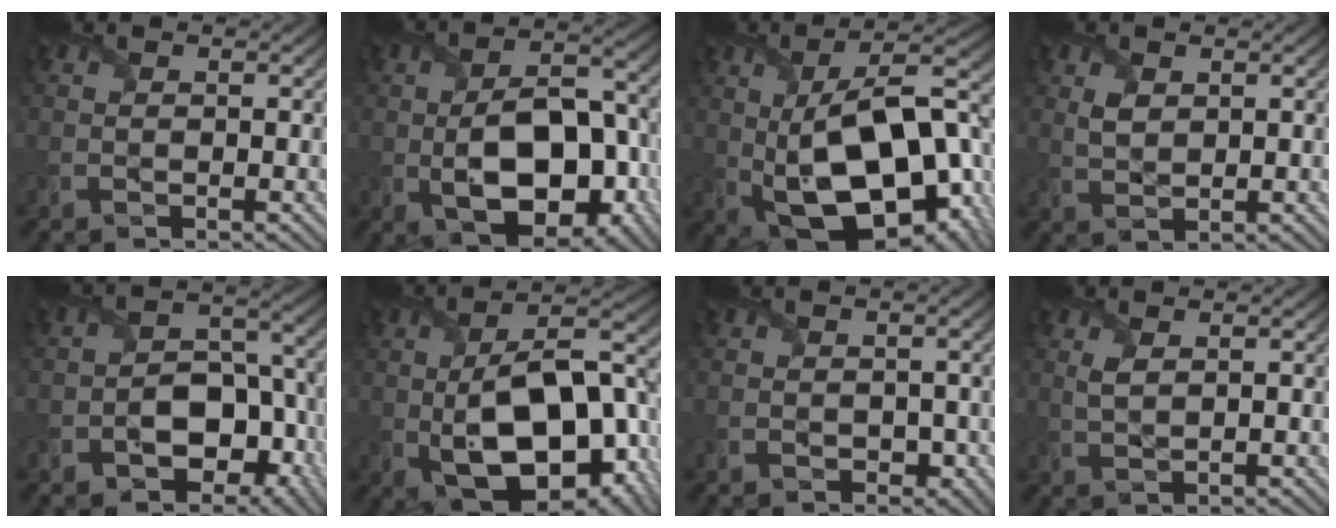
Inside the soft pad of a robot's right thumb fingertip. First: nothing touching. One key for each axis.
{"total": 12.7, "fx": -2.8, "fy": 7.4, "fz": 9.9, "tx": -0.163, "ty": -0.018, "tz": -0.039}
{"total": 19.8, "fx": -1.2, "fy": 10.1, "fz": 17.0, "tx": -0.288, "ty": -0.008, "tz": -0.010}
{"total": 2.4, "fx": 0.9, "fy": 1.6, "fz": 1.5, "tx": -0.039, "ty": -0.003, "tz": 0.021}
{"total": 9.5, "fx": -4.0, "fy": 6.4, "fz": 5.8, "tx": -0.082, "ty": -0.007, "tz": -0.064}
{"total": 17.5, "fx": -2.6, "fy": 9.5, "fz": 14.5, "tx": -0.240, "ty": -0.011, "tz": -0.029}
{"total": 1.8, "fx": -0.6, "fy": 1.5, "fz": 0.9, "tx": -0.012, "ty": -0.010, "tz": -0.008}
{"total": 1.8, "fx": 0.8, "fy": 0.8, "fz": 1.4, "tx": -0.040, "ty": -0.001, "tz": 0.019}